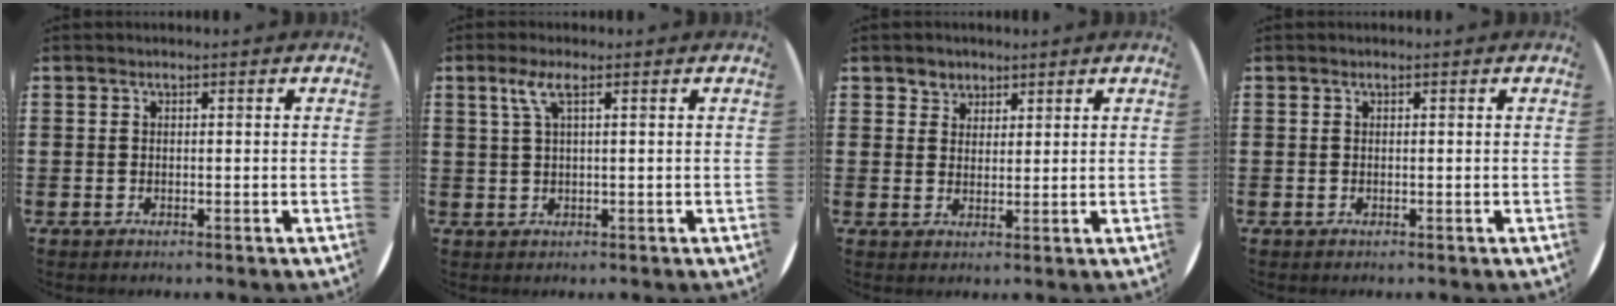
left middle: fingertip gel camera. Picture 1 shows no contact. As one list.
[{"total": 2.5, "force": [1.1, 0.4, 2.3], "torque": [-0.047, 0.006, 0.017]}, {"total": 2.6, "force": [2.0, 1.7, -0.2], "torque": [0.008, 0.005, 0.037]}, {"total": 0.0}]